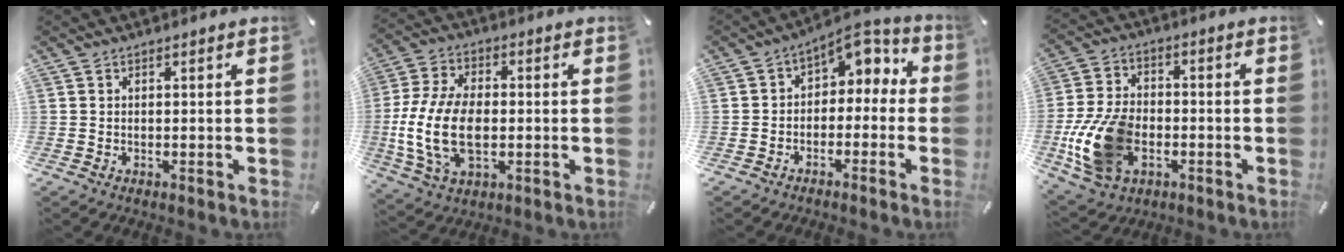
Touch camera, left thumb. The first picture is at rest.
{"total": 15.5, "force": [-2.3, 9.8, 11.8], "torque": [-0.265, 0.000, -0.042]}
{"total": 5.2, "force": [1.1, 4.5, 2.4], "torque": [-0.038, -0.008, 0.015]}
{"total": 15.9, "force": [-4.4, 11.0, 10.6], "torque": [-0.228, 0.020, -0.074]}